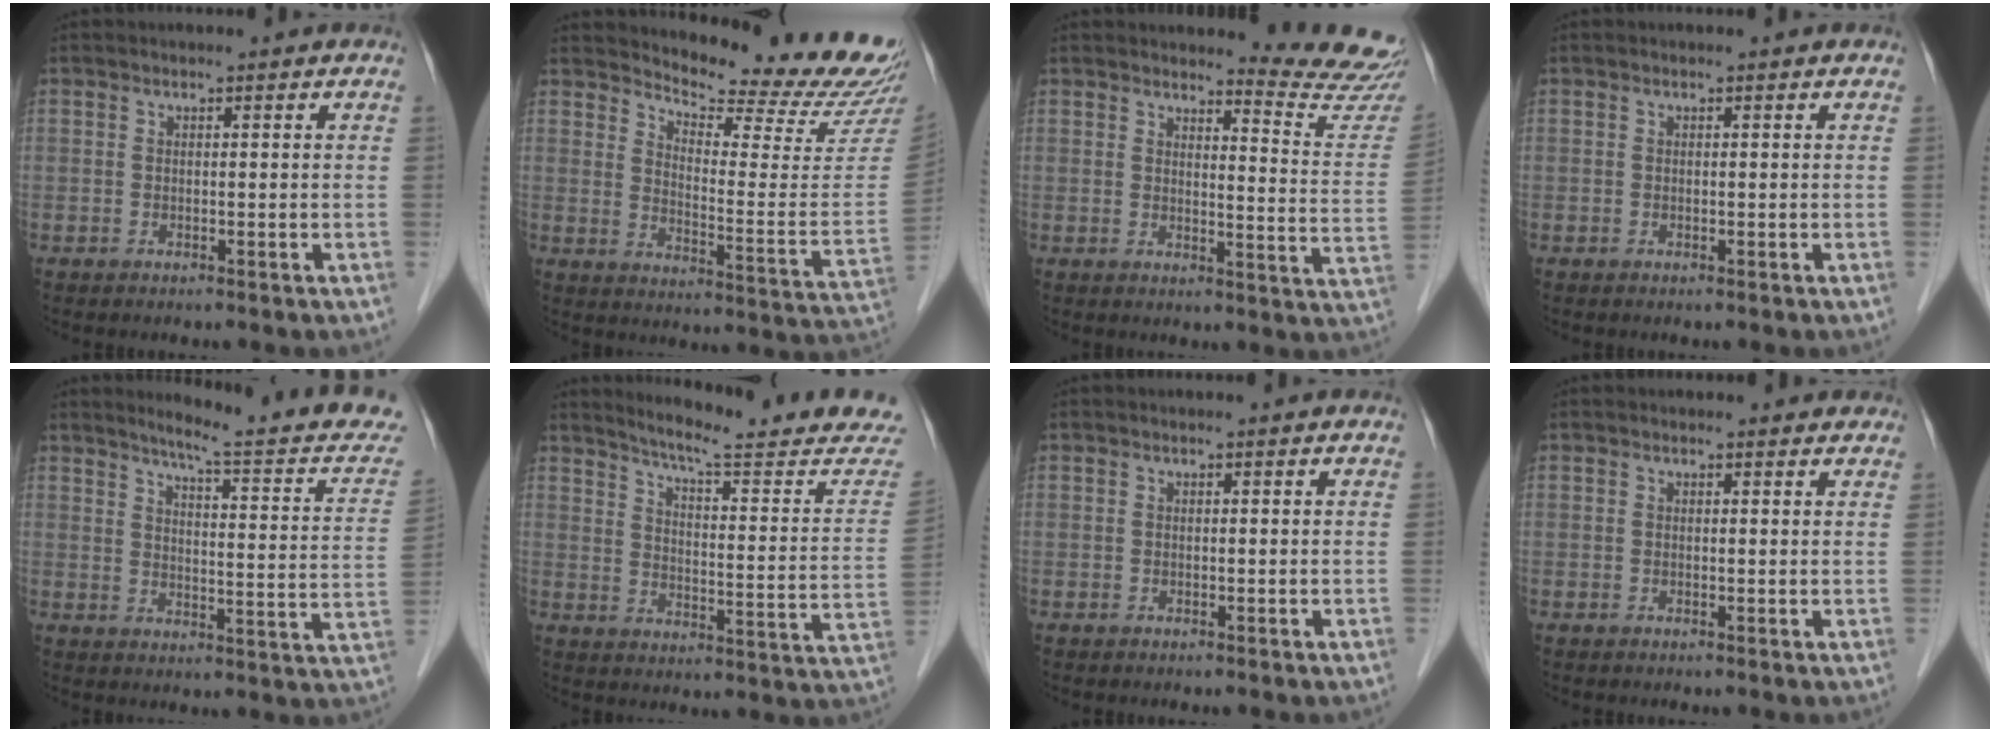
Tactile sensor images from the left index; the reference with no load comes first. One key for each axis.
{"total": 19.7, "fx": 18.8, "fy": 1.2, "fz": 5.7, "tx": -0.090, "ty": -0.116, "tz": 0.225}
{"total": 10.7, "fx": 10.6, "fy": -1.1, "fz": 0.5, "tx": -0.004, "ty": -0.110, "tz": 0.107}
{"total": 0.0}
{"total": 16.7, "fx": 14.9, "fy": 0.5, "fz": 7.5, "tx": -0.094, "ty": -0.059, "tz": 0.172}
{"total": 19.6, "fx": 18.1, "fy": 0.4, "fz": 7.6, "tx": -0.107, "ty": -0.079, "tz": 0.222}
{"total": 0.0}
{"total": 2.6, "fx": 2.4, "fy": 0.8, "fz": 0.5, "tx": -0.008, "ty": 0.005, "tz": 0.017}